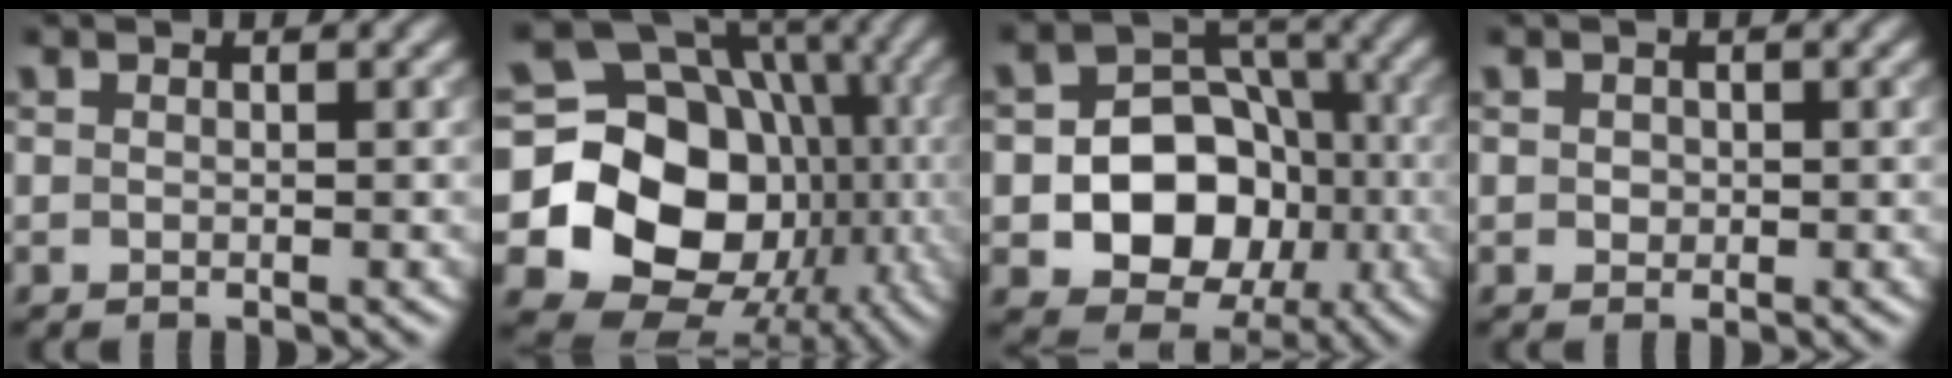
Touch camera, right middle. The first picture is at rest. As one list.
[{"total": 18.7, "force": [-2.5, 15.9, 9.6], "torque": [-0.143, -0.013, -0.055]}, {"total": 9.6, "force": [-2.3, 7.7, 5.4], "torque": [-0.060, -0.001, -0.060]}, {"total": 0.7, "force": [0.1, 0.7, 0.3], "torque": [-0.003, -0.001, 0.000]}]